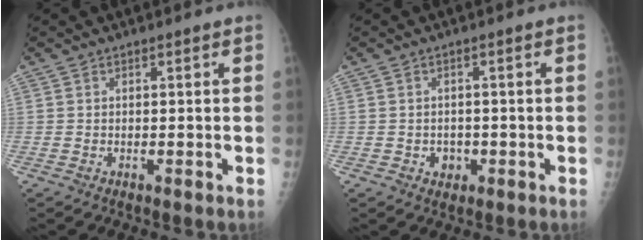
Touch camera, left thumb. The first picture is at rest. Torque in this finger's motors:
{"motor_torque": [-0.09, 0.07, 0.13, 0.07, 0.00]}